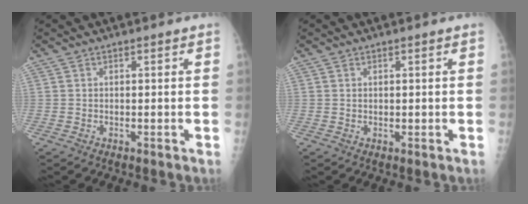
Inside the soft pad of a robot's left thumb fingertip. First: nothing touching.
{"total": 0.8, "force": [0.4, 0.5, 0.5], "torque": [-0.005, -0.002, 0.008]}